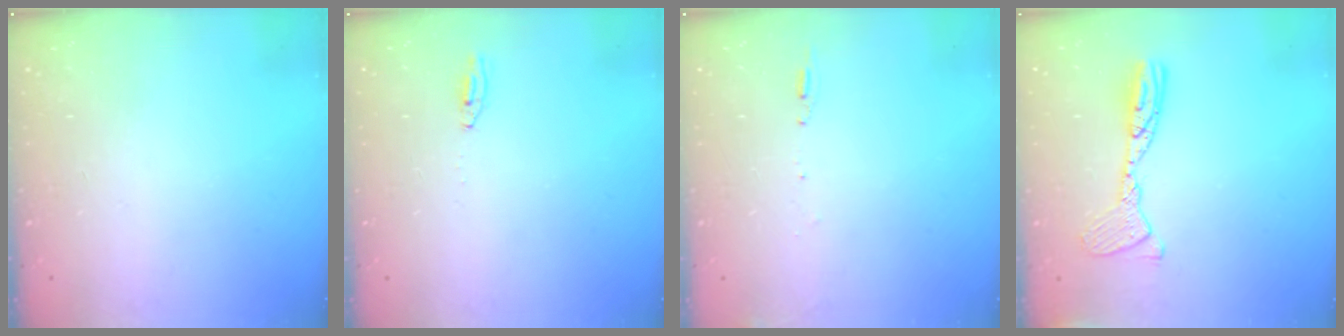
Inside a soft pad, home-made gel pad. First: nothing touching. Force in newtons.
{"total": 2.0, "press": 2.0, "slide": 0.2}
{"total": 5.6, "press": 5.3, "slide": 1.7}
{"total": 12.0, "press": 11.9, "slide": 1.1}